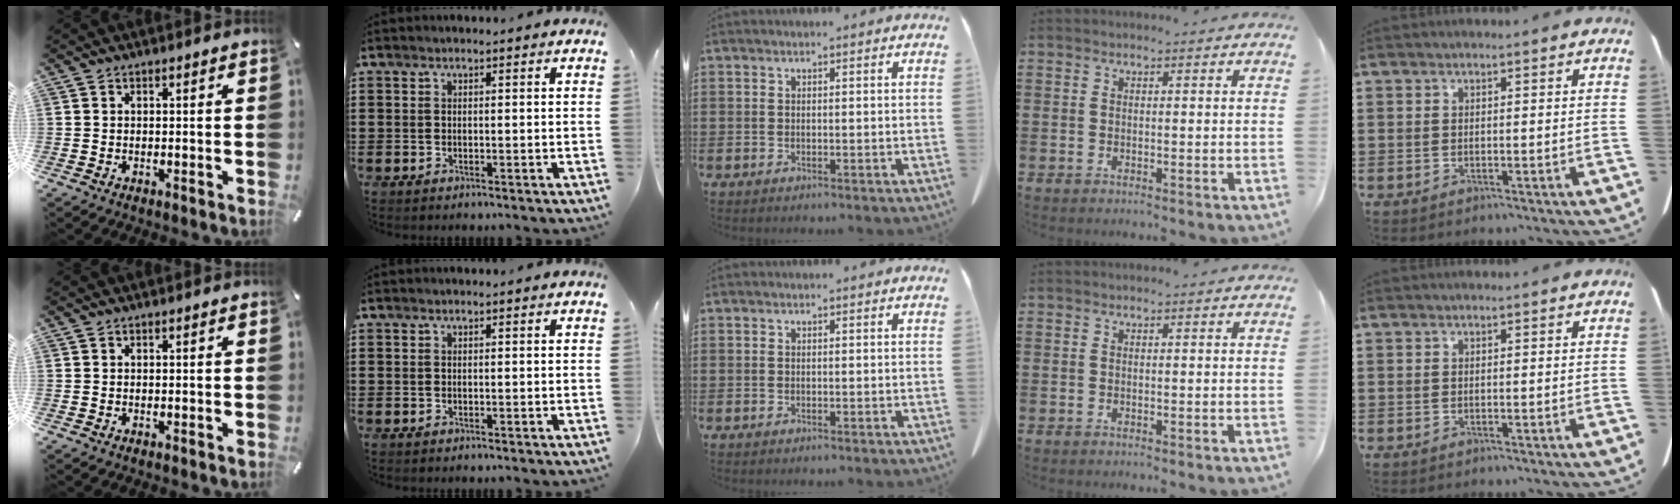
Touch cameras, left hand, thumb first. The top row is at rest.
{}